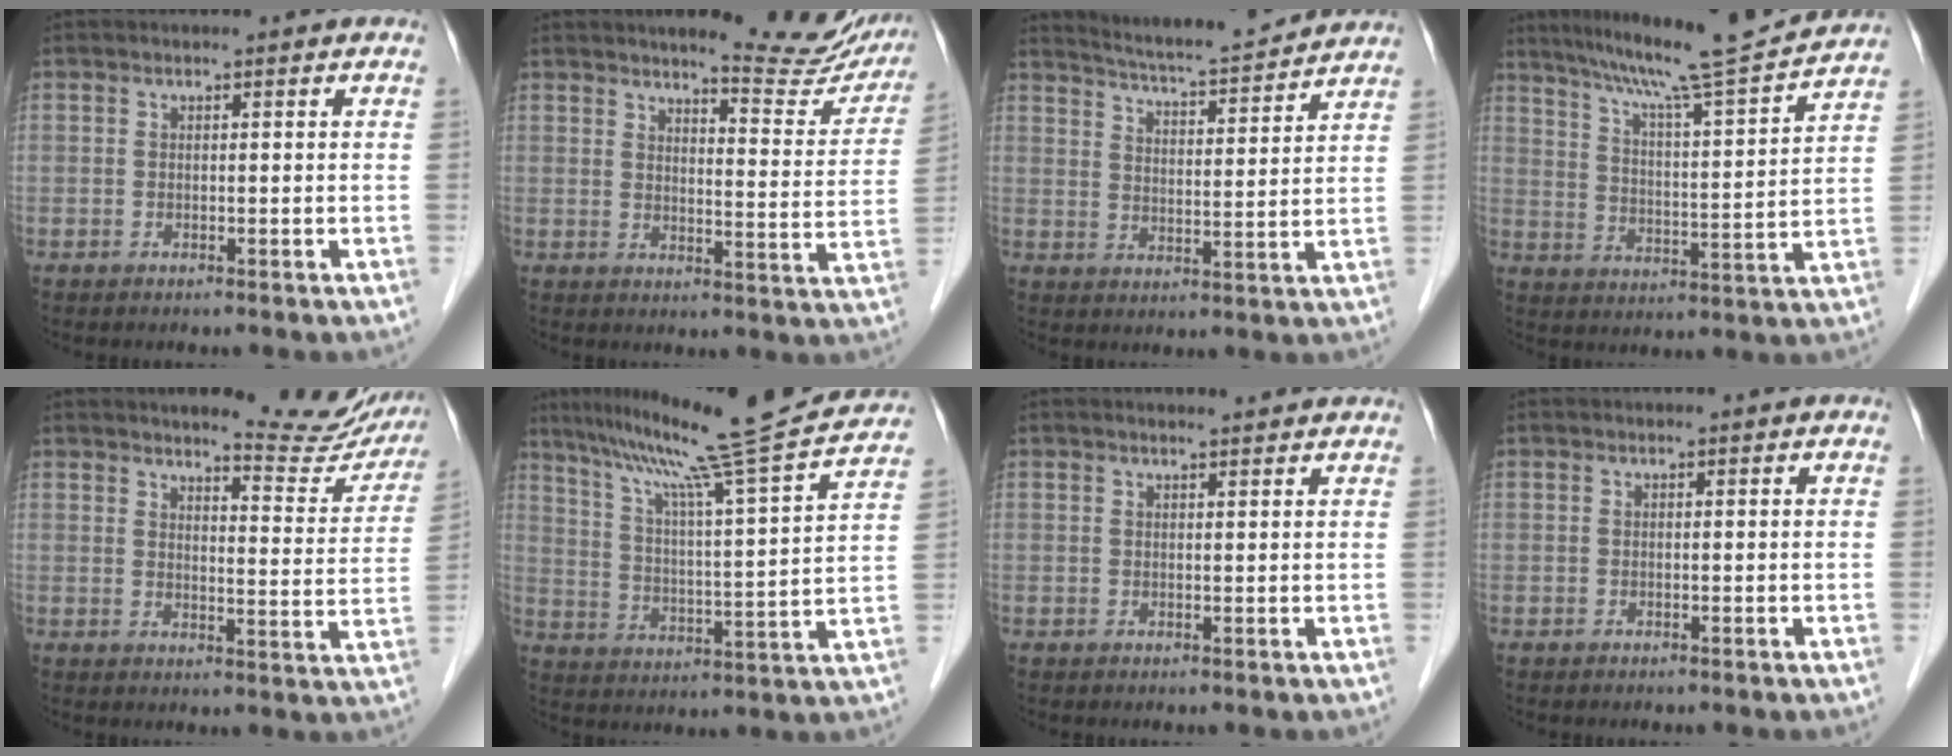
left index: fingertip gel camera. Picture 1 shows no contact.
{"total": 12.8, "force": [11.9, 1.7, 4.4], "torque": [-0.043, -0.051, 0.126]}
{"total": 12.3, "force": [11.7, 0.4, 3.9], "torque": [-0.071, 0.004, 0.167]}
{"total": 16.1, "force": [14.2, -1.0, 7.5], "torque": [-0.130, -0.012, 0.205]}
{"total": 11.9, "force": [11.4, 1.5, 3.4], "torque": [-0.030, -0.053, 0.118]}
{"total": 22.0, "force": [18.9, -1.2, 11.3], "torque": [-0.188, -0.020, 0.269]}
{"total": 2.3, "force": [2.2, 0.1, 0.6], "torque": [-0.012, 0.004, 0.024]}
{"total": 0.0}